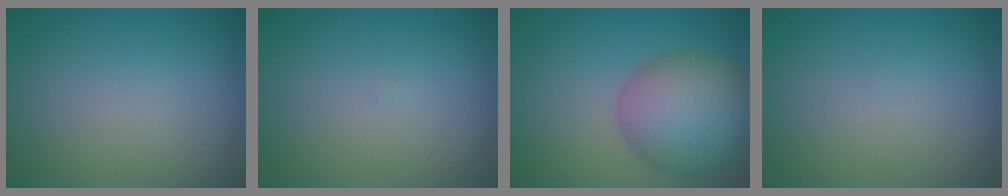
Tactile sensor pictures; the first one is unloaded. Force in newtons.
{"total": 0.0}
{"total": 8.1, "press": 8.1, "slide": 0.3}
{"total": 0.0}